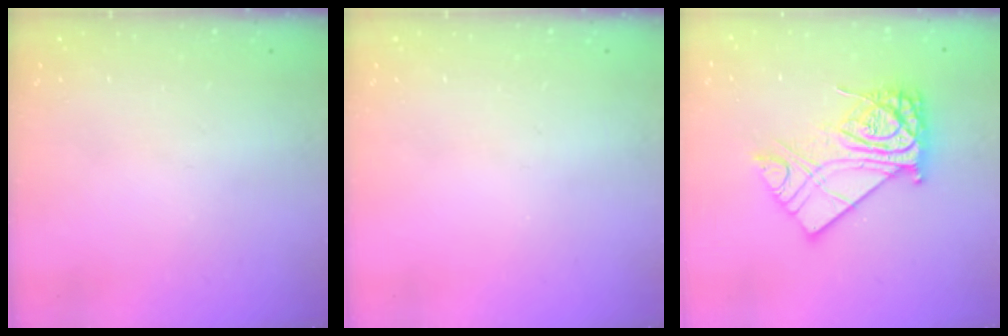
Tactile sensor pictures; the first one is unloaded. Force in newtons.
{"total": 0.0}
{"total": 15.8, "press": 15.7, "slide": 1.3}